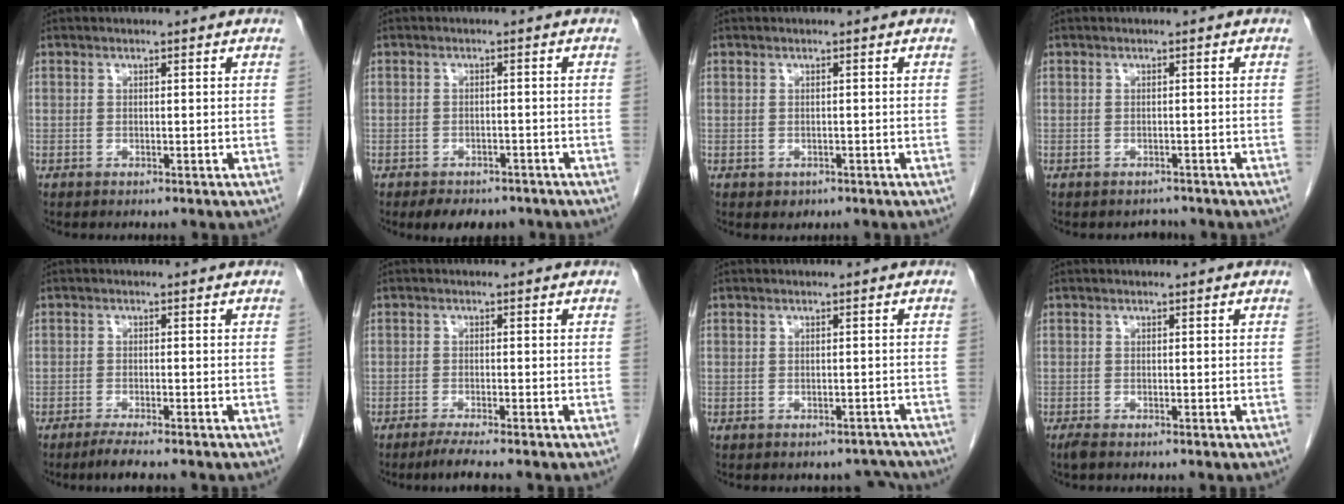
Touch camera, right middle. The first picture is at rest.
{"total": 6.5, "force": [-5.1, 3.1, 2.8], "torque": [-0.031, -0.001, -0.067]}
{"total": 1.1, "force": [-0.5, 0.9, 0.4], "torque": [-0.007, 0.001, -0.001]}
{"total": 1.5, "force": [-1.3, 0.7, -0.2], "torque": [0.000, -0.001, -0.018]}
{"total": 3.3, "force": [-2.7, 0.0, 1.9], "torque": [-0.036, -0.007, -0.046]}
{"total": 3.4, "force": [-2.8, -0.3, 1.9], "torque": [-0.037, -0.008, -0.050]}
{"total": 3.8, "force": [-3.3, 1.7, -0.2], "torque": [0.014, 0.008, -0.035]}
{"total": 1.0, "force": [-0.8, 0.2, 0.6], "torque": [-0.019, -0.005, -0.016]}